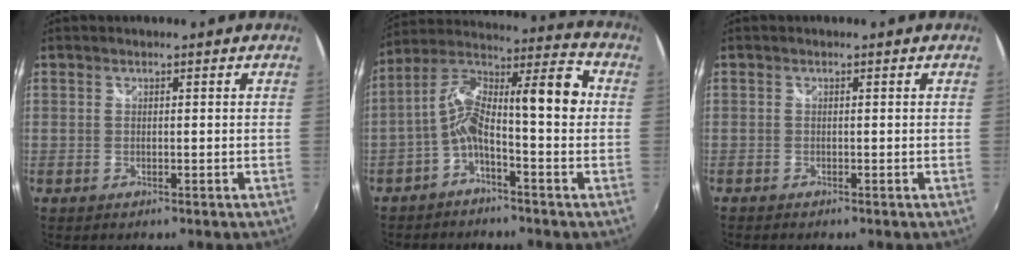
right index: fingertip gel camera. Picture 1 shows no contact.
{"total": 13.1, "force": [-1.4, 3.3, 12.6], "torque": [-0.224, 0.025, -0.036]}
{"total": 0.9, "force": [-0.8, 0.3, 0.1], "torque": [-0.007, -0.006, -0.016]}